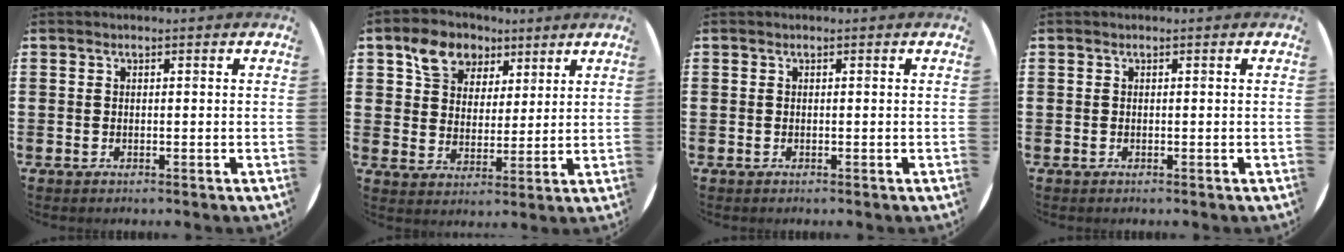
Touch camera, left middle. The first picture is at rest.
{"total": 7.0, "force": [4.8, 4.8, 1.7], "torque": [-0.044, 0.002, 0.088]}
{"total": 0.0}
{"total": 0.0}